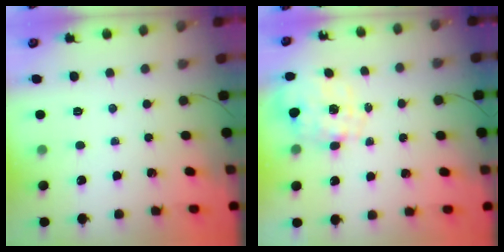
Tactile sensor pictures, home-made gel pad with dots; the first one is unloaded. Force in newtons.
{"total": 2.1, "press": 1.8, "slide": 1.0}